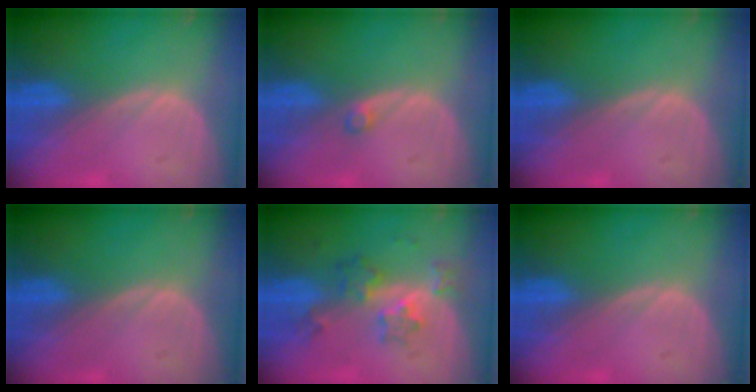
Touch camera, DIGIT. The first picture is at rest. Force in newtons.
{"total": 1.0, "press": 1.0, "slide": 0.2}
{"total": 0.0}
{"total": 0.0}
{"total": 5.9, "press": 5.3, "slide": 2.5}
{"total": 0.0}